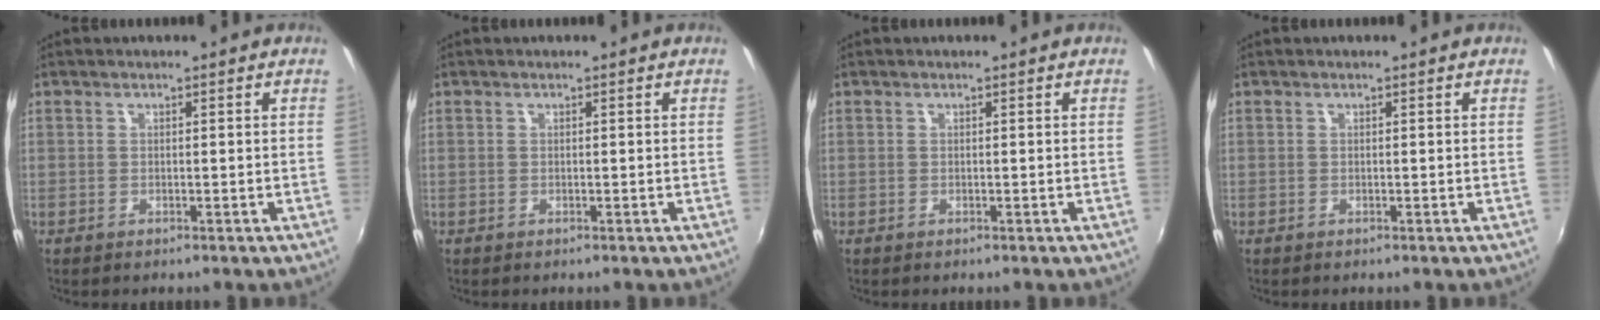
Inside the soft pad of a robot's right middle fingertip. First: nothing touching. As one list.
[{"total": 0.0}, {"total": 0.0}, {"total": 0.0}]